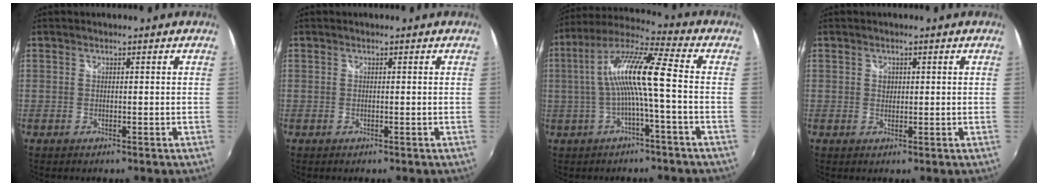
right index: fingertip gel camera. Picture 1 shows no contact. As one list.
[{"total": 0.0}, {"total": 12.4, "force": [-1.0, 0.5, 12.3], "torque": [-0.235, 0.018, -0.017]}, {"total": 1.2, "force": [0.3, 1.1, 0.4], "torque": [-0.004, 0.004, 0.005]}]